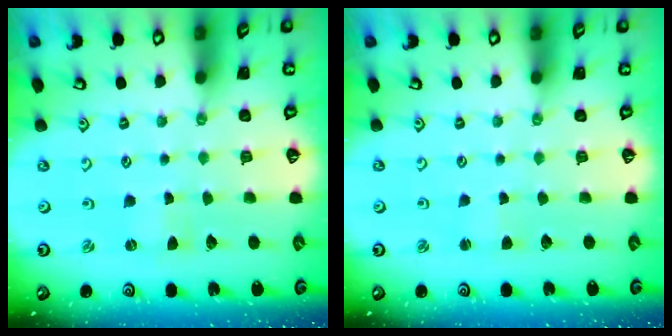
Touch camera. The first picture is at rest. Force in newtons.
{"total": 0.7, "press": 0.7, "slide": 0.1}